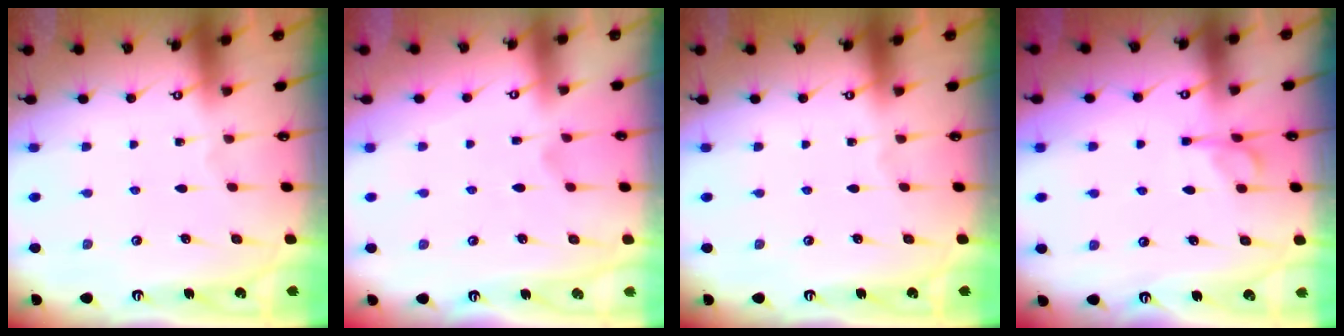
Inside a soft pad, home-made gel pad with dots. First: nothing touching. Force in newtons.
{"total": 1.2, "press": 0.4, "slide": 1.1}
{"total": 0.0}
{"total": 5.3, "press": 5.2, "slide": 0.8}